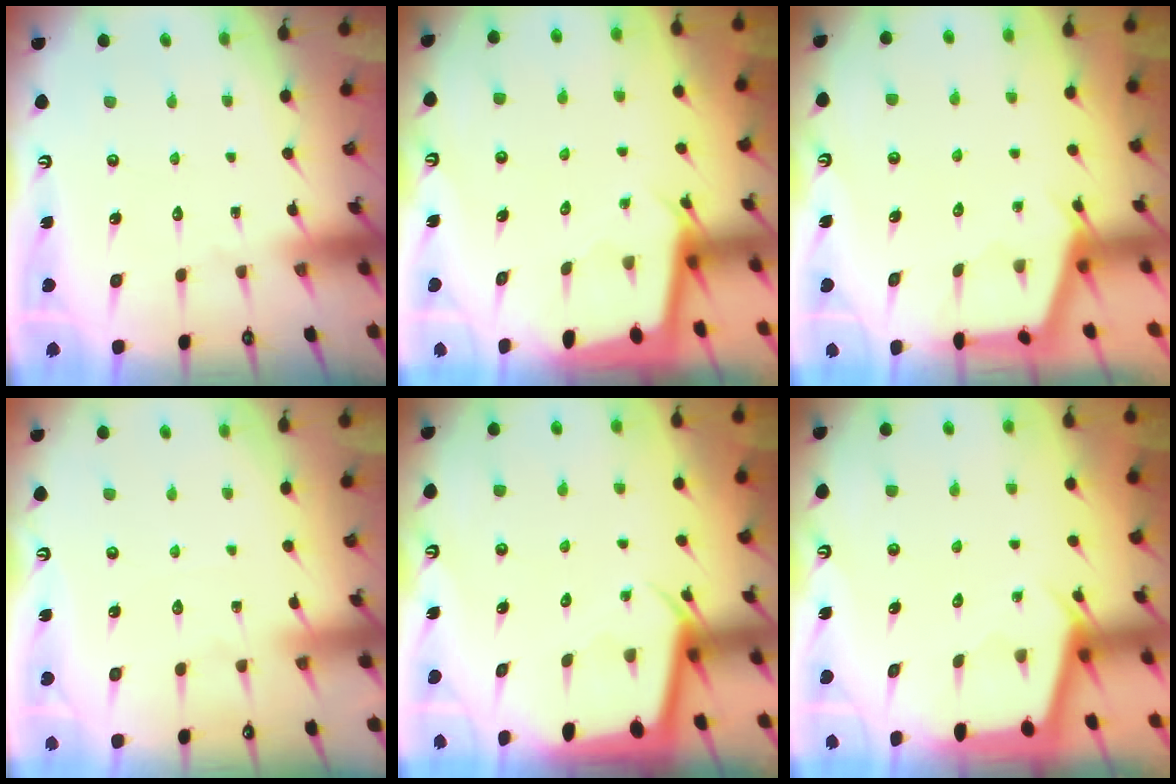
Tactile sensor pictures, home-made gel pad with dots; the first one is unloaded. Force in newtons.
{"total": 1.9, "press": 1.9, "slide": 0.1}
{"total": 2.8, "press": 2.8, "slide": 0.3}
{"total": 2.9, "press": 2.8, "slide": 0.5}
{"total": 2.6, "press": 2.6, "slide": 0.4}
{"total": 2.4, "press": 2.4, "slide": 0.2}